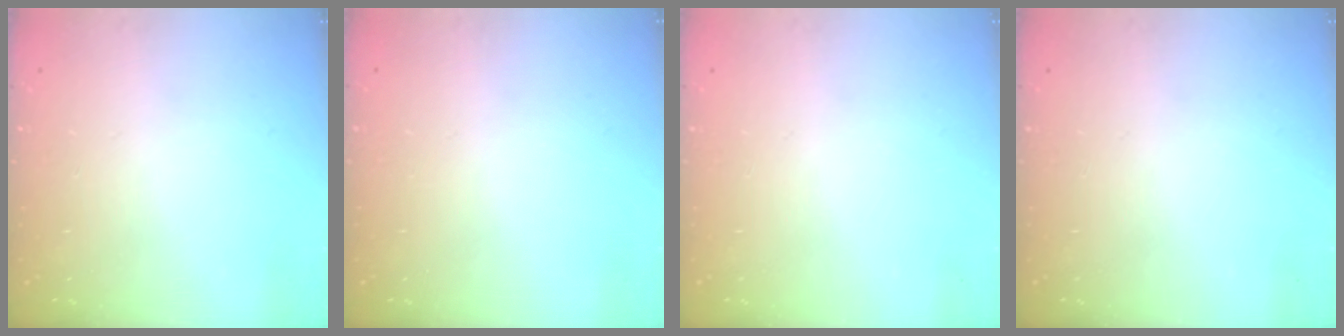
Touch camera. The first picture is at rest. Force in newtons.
{"total": 0.0}
{"total": 0.0}
{"total": 0.0}